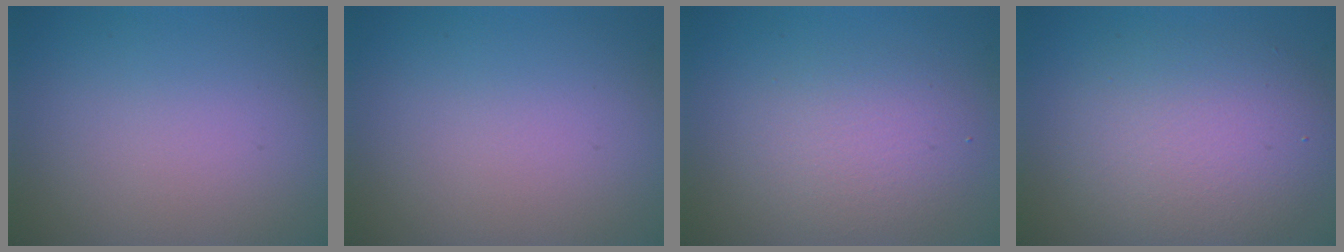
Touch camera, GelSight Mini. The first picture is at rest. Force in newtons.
{"total": 0.0}
{"total": 3.4, "press": 3.3, "slide": 0.2}
{"total": 6.2, "press": 6.2, "slide": 0.6}